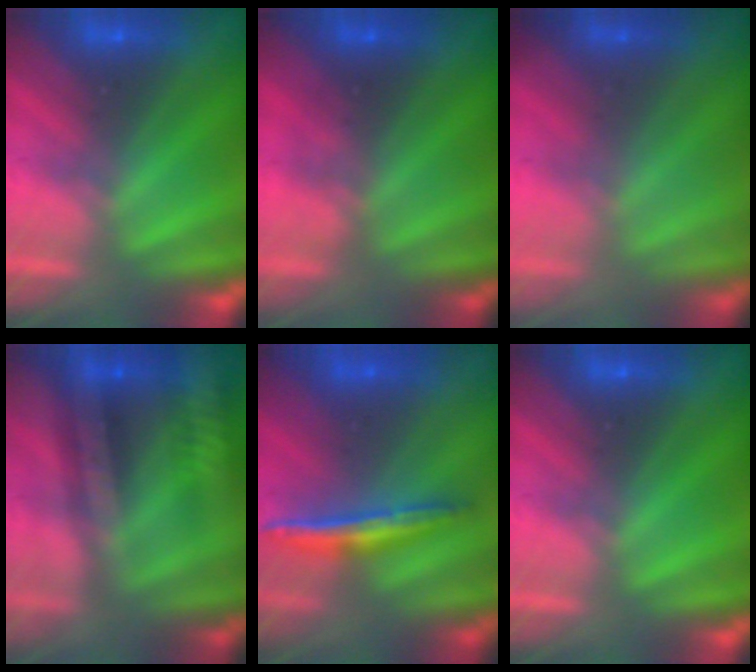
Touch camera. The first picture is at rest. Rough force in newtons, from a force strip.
{"total": 3.3}
{"total": 1.1}
{"total": 2.4}
{"total": 1.6}
{"total": 0.0}